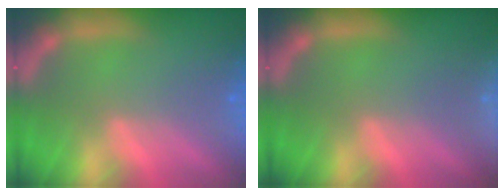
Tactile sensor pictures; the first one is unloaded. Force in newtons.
{"total": 6.9}